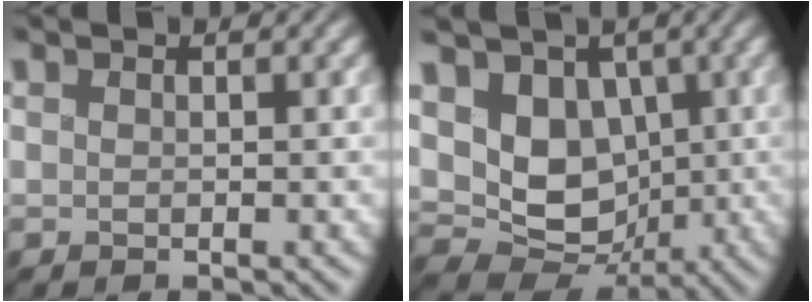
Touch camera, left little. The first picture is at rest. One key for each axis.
{"total": 9.4, "fx": 1.1, "fy": 7.5, "fz": 5.5, "tx": -0.116, "ty": 0.007, "tz": 0.022}